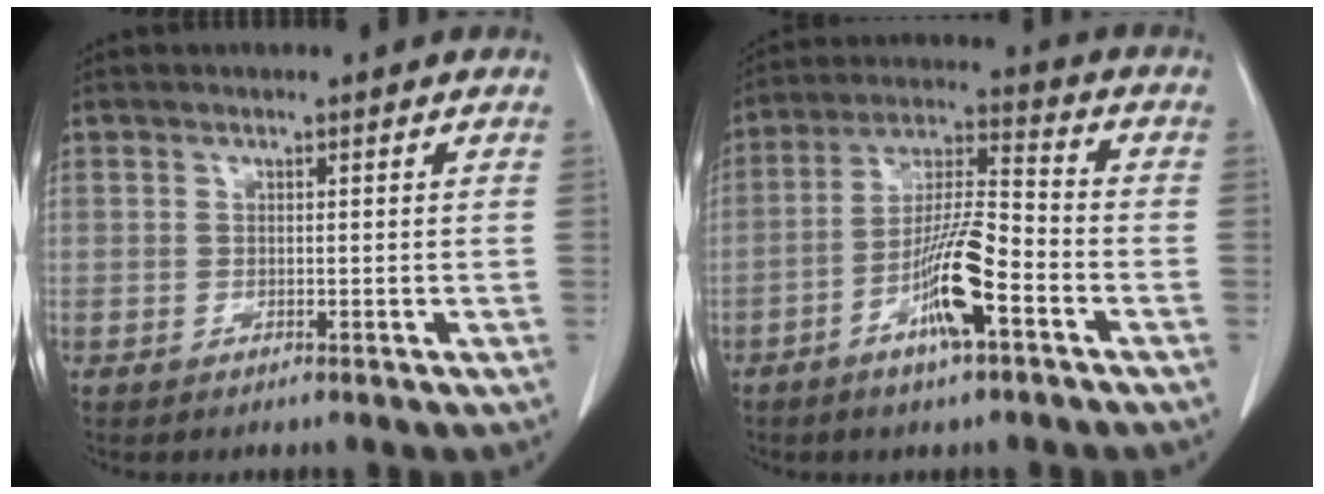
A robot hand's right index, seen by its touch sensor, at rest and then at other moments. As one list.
[{"total": 10.9, "force": [-5.0, 1.4, 9.6], "torque": [-0.184, 0.002, -0.093]}]